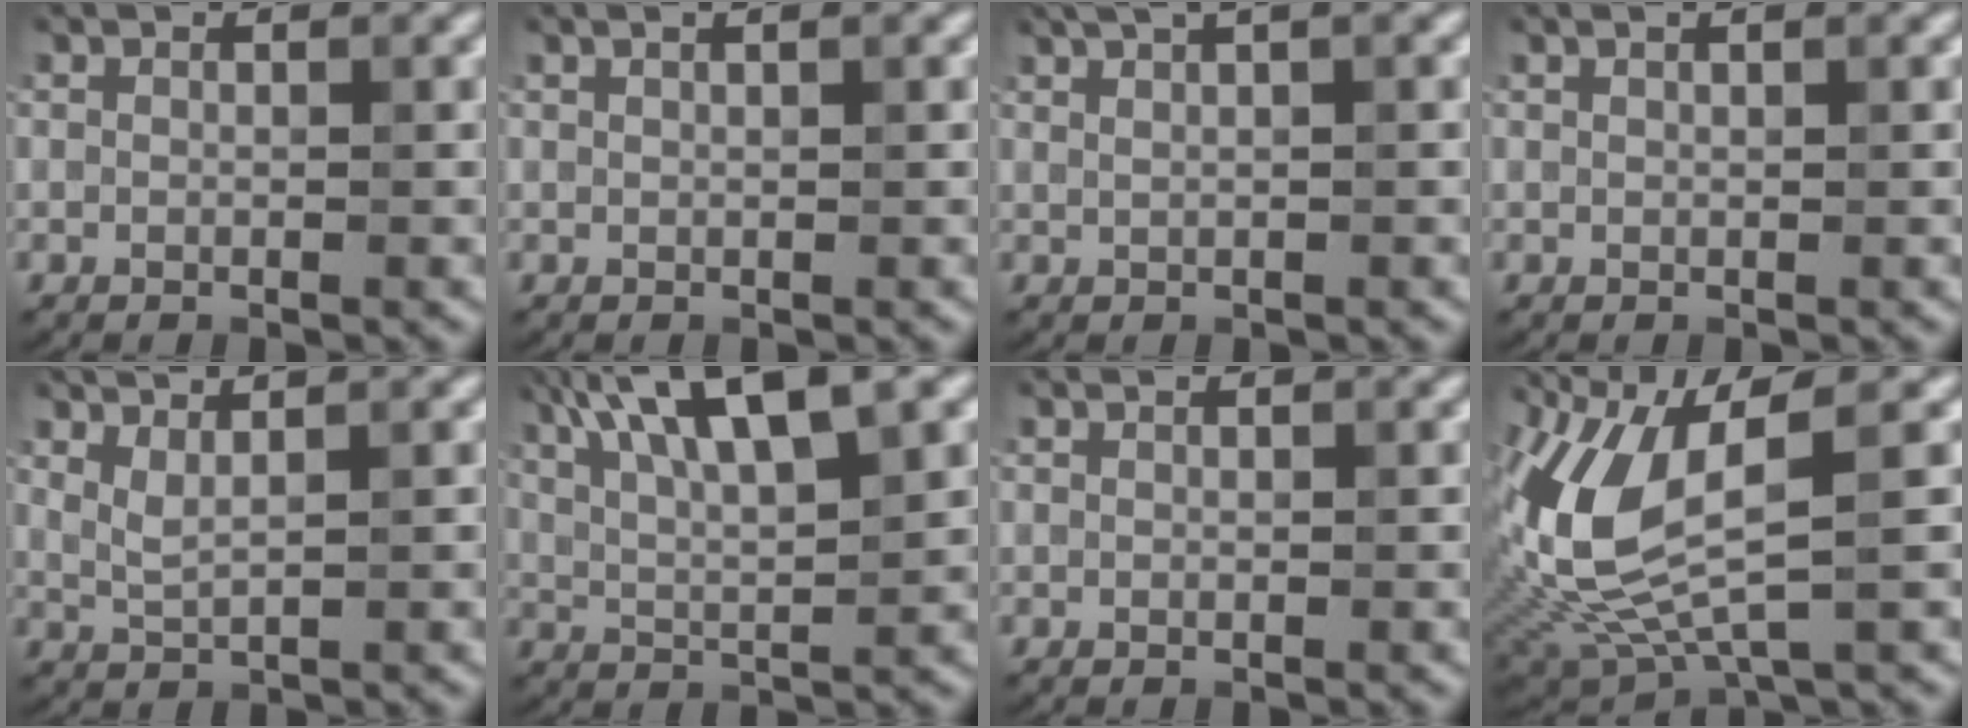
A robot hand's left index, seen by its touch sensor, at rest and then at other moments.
{"total": 1.4, "force": [0.9, 0.4, 1.0], "torque": [-0.007, -0.006, 0.008]}
{"total": 5.3, "force": [3.3, 1.9, 3.7], "torque": [-0.037, 0.029, 0.028]}
{"total": 1.1, "force": [0.8, 0.2, 0.8], "torque": [-0.007, -0.005, 0.009]}
{"total": 2.6, "force": [1.6, 0.7, 2.0], "torque": [-0.037, 0.003, 0.029]}
{"total": 10.5, "force": [5.8, 2.8, 8.2], "torque": [-0.137, 0.023, 0.094]}
{"total": 0.0}
{"total": 9.2, "force": [1.5, 3.6, 8.4], "torque": [-0.195, -0.010, 0.032]}